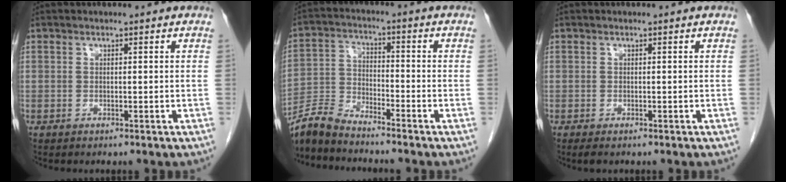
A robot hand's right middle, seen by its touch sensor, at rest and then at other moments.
{"total": 6.8, "force": [-6.7, 0.6, 1.4], "torque": [-0.035, -0.009, -0.134]}
{"total": 1.0, "force": [-0.7, 0.4, 0.6], "torque": [-0.009, -0.002, -0.008]}